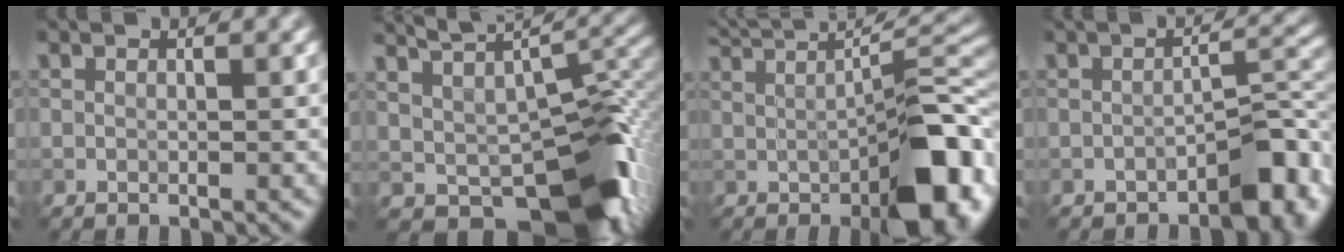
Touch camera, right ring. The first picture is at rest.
{"total": 8.8, "force": [-1.7, 4.6, 7.3], "torque": [-0.099, -0.015, 0.016]}
{"total": 10.1, "force": [-0.2, 3.4, 9.5], "torque": [-0.112, 0.010, 0.026]}
{"total": 4.3, "force": [-3.3, 0.8, 2.6], "torque": [-0.037, 0.013, -0.031]}